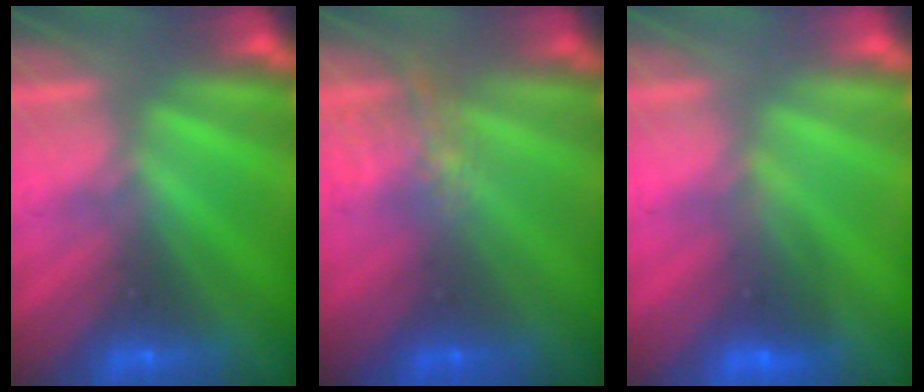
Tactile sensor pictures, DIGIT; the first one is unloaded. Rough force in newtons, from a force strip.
{"total": 4.1}
{"total": 1.8}